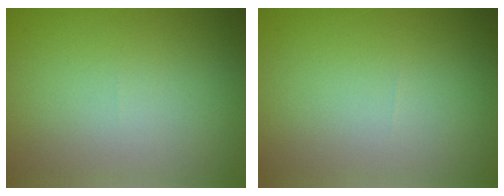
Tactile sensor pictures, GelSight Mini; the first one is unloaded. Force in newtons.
{"total": 0.0}